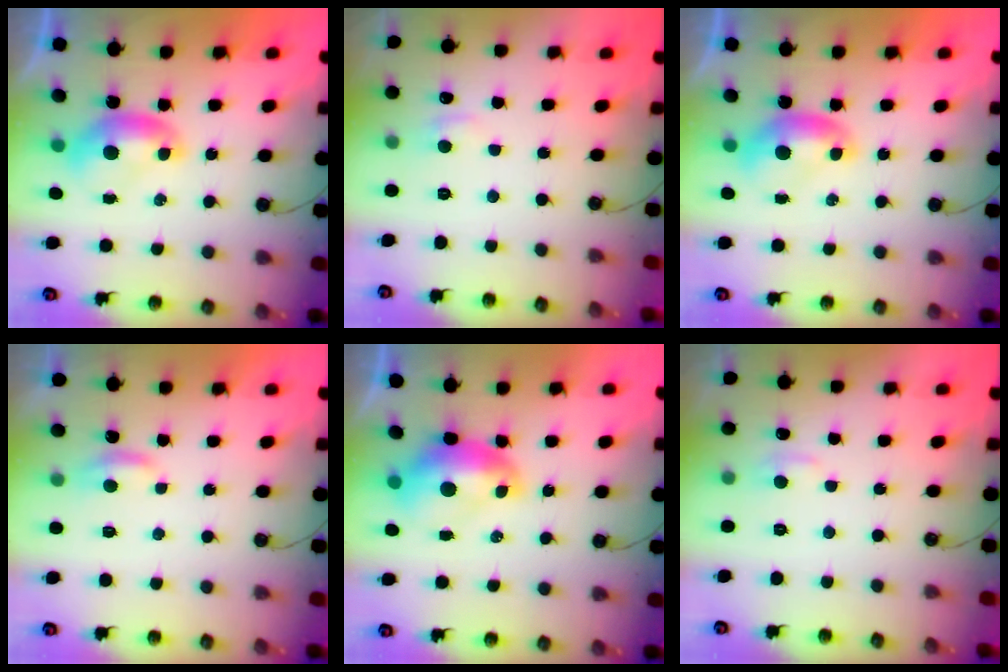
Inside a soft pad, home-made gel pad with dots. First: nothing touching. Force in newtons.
{"total": 0.9, "press": 0.3, "slide": 0.8}
{"total": 0.0}
{"total": 1.4, "press": 1.3, "slide": 0.5}
{"total": 2.6, "press": 2.5, "slide": 0.7}
{"total": 0.9, "press": 0.7, "slide": 0.6}